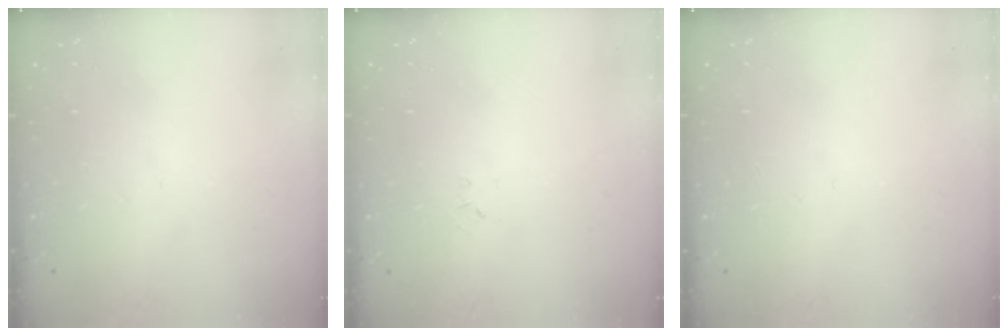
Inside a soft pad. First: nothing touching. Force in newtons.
{"total": 2.6, "press": 2.6, "slide": 0.4}
{"total": 0.0}